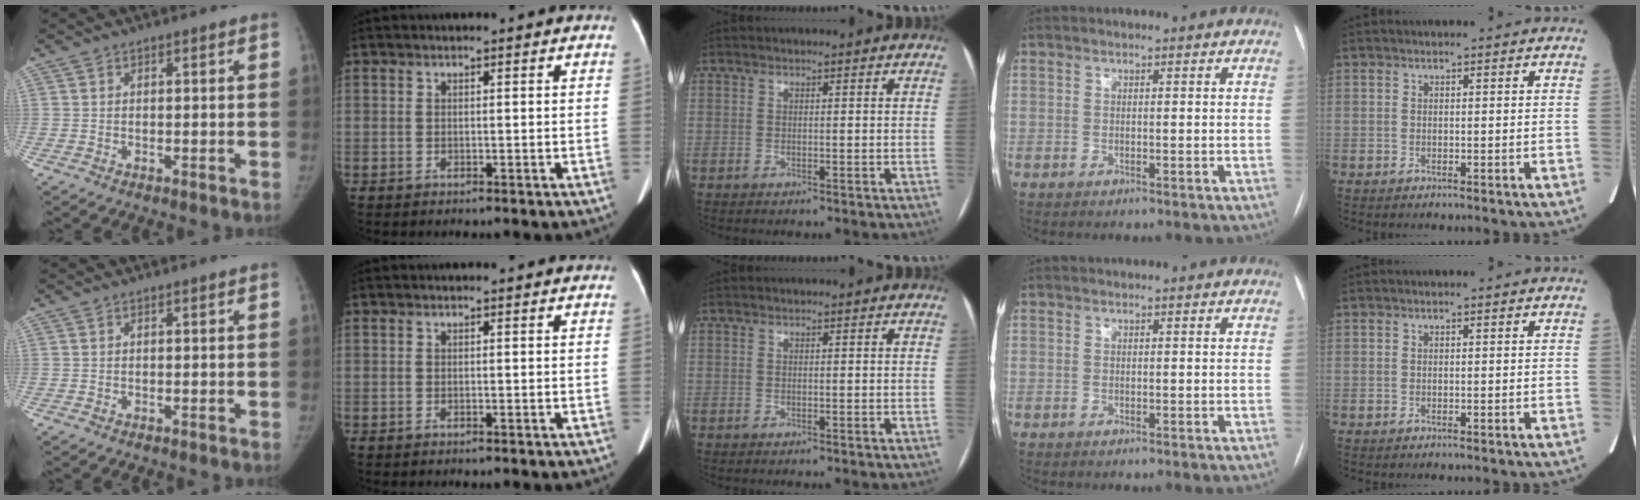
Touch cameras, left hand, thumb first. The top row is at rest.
{}